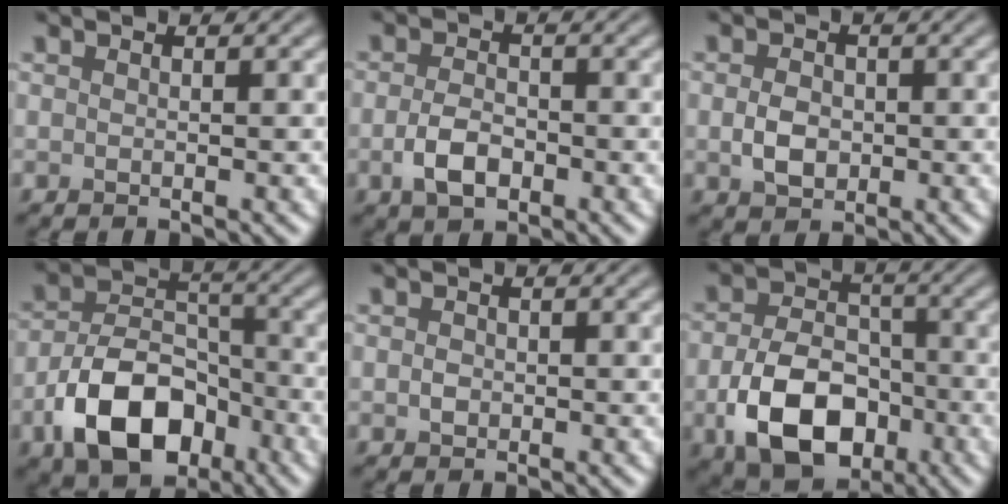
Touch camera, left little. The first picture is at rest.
{"total": 3.1, "force": [-1.2, 1.8, 2.2], "torque": [-0.046, -0.002, -0.029]}
{"total": 2.8, "force": [-0.4, 2.1, 1.8], "torque": [-0.037, -0.002, -0.012]}
{"total": 9.1, "force": [-4.3, 5.5, 5.8], "torque": [-0.108, -0.001, -0.079]}
{"total": 1.0, "force": [-0.2, 0.8, 0.5], "torque": [-0.010, -0.001, -0.008]}
{"total": 9.5, "force": [-3.3, 6.4, 6.2], "torque": [-0.121, -0.016, -0.055]}